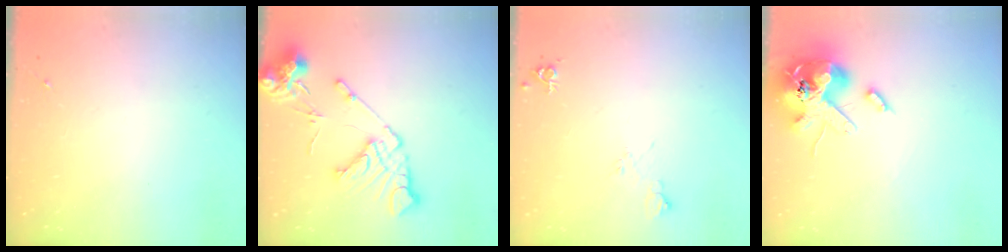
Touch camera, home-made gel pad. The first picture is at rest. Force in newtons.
{"total": 15.5, "press": 15.4, "slide": 2.0}
{"total": 6.5, "press": 6.4, "slide": 1.0}
{"total": 15.3, "press": 15.1, "slide": 2.5}